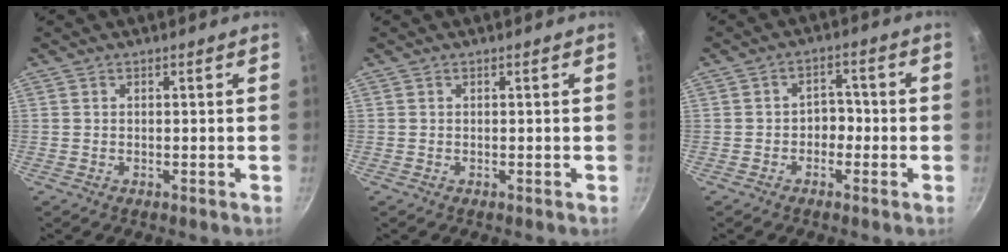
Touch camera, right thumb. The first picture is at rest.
{"total": 0.0}
{"total": 3.8, "force": [-1.1, 3.0, 2.2], "torque": [-0.007, 0.019, -0.028]}